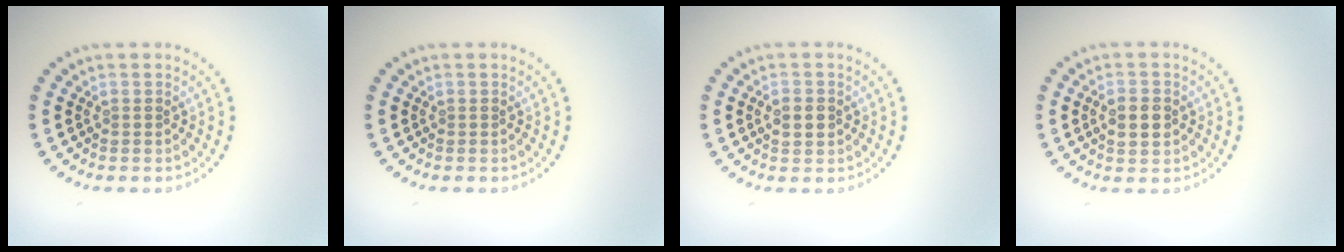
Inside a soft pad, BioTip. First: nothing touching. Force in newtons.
{"total": 0.0}
{"total": 2.2, "press": 2.2, "slide": 0.2}
{"total": 2.6, "press": 2.6, "slide": 0.2}